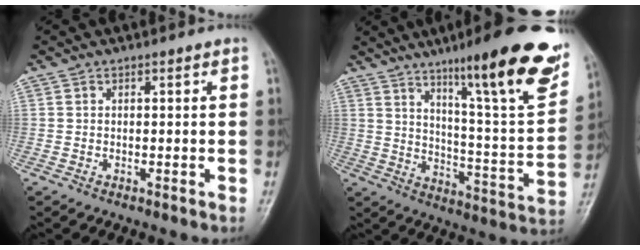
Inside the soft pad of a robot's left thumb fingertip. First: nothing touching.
{"total": 24.4, "force": [14.6, 3.9, 19.2], "torque": [-0.245, -0.058, 0.219]}